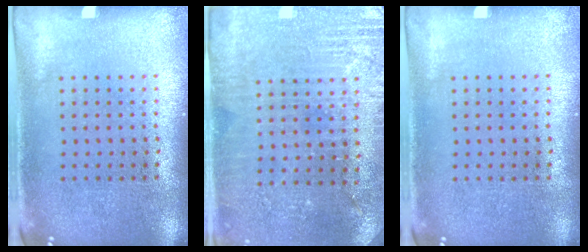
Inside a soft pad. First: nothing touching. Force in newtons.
{"total": 2.9, "press": 2.9, "slide": 0.4}
{"total": 0.0}